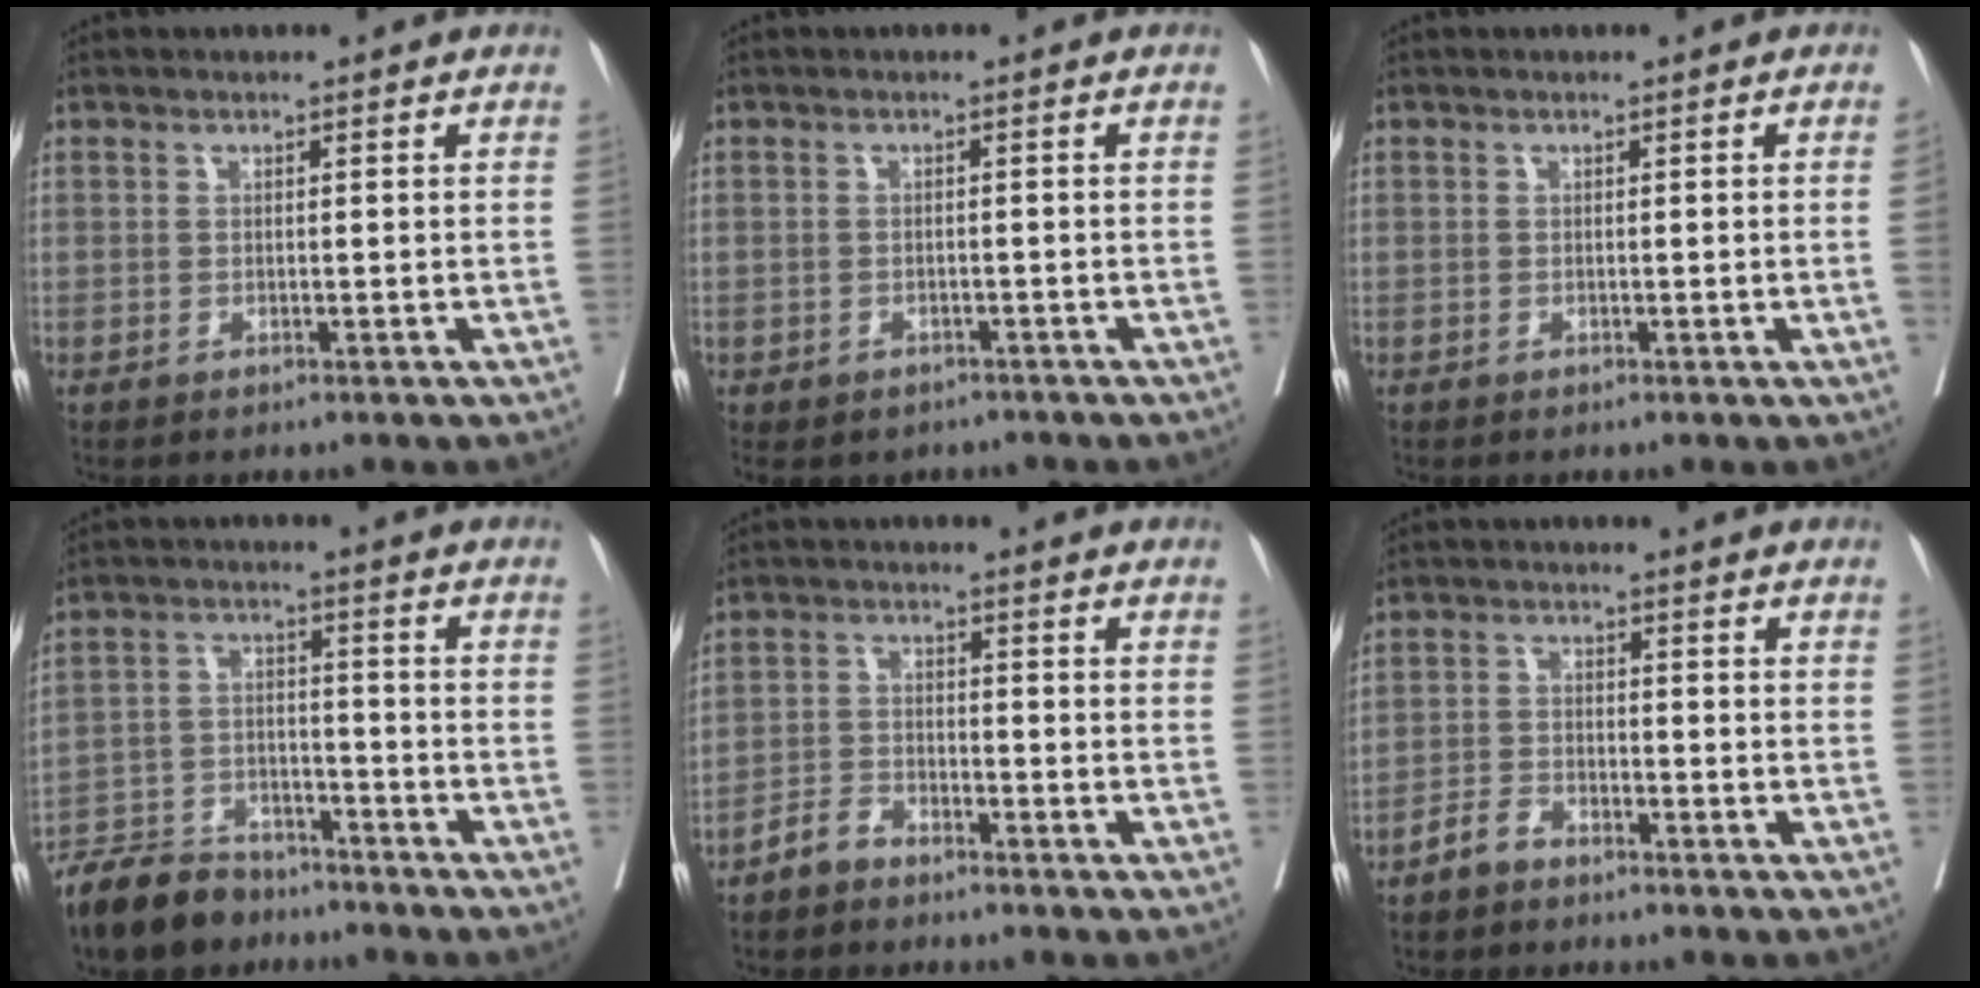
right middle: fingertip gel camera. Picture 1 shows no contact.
{"total": 5.7, "force": [-4.3, 3.5, 1.3], "torque": [-0.013, 0.009, -0.054]}
{"total": 1.1, "force": [-0.1, -0.5, 1.0], "torque": [-0.010, -0.001, 0.000]}
{"total": 9.4, "force": [-8.3, 3.9, 2.3], "torque": [-0.045, 0.002, -0.152]}
{"total": 3.1, "force": [-2.8, 1.2, 0.5], "torque": [-0.008, 0.003, -0.056]}
{"total": 2.9, "force": [-2.6, 1.2, 0.8], "torque": [-0.015, 0.004, -0.050]}